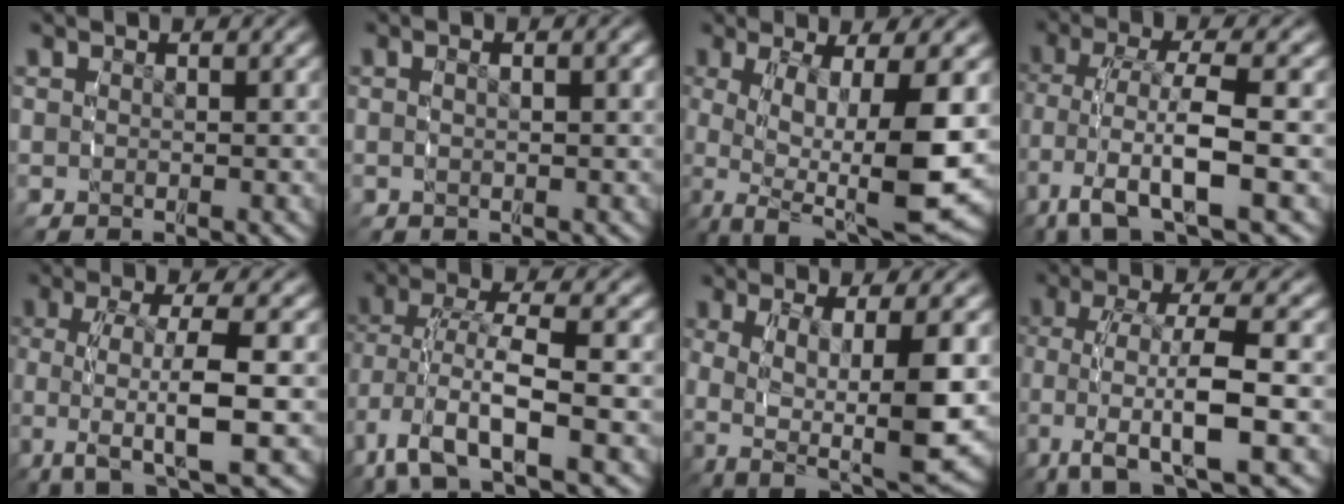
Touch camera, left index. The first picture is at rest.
{"total": 1.6, "force": [0.2, 0.3, 1.5], "torque": [-0.025, 0.008, 0.001]}
{"total": 9.0, "force": [-1.4, 3.7, 8.1], "torque": [-0.151, -0.022, -0.008]}
{"total": 6.4, "force": [-1.4, 3.0, 5.4], "torque": [-0.133, -0.024, -0.011]}
{"total": 6.4, "force": [0.0, 2.0, 6.1], "torque": [-0.117, -0.005, -0.003]}
{"total": 5.6, "force": [-1.5, 2.6, 4.7], "torque": [-0.117, -0.023, -0.011]}
{"total": 9.1, "force": [-1.3, 4.7, 7.7], "torque": [-0.143, -0.029, -0.007]}
{"total": 7.0, "force": [-1.4, 3.1, 6.1], "torque": [-0.135, -0.016, -0.017]}